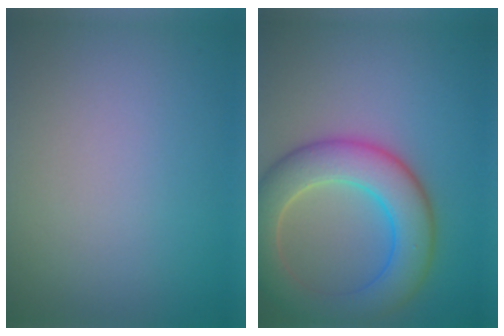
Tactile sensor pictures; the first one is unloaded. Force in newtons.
{"total": 7.7, "press": 7.7, "slide": 0.9}